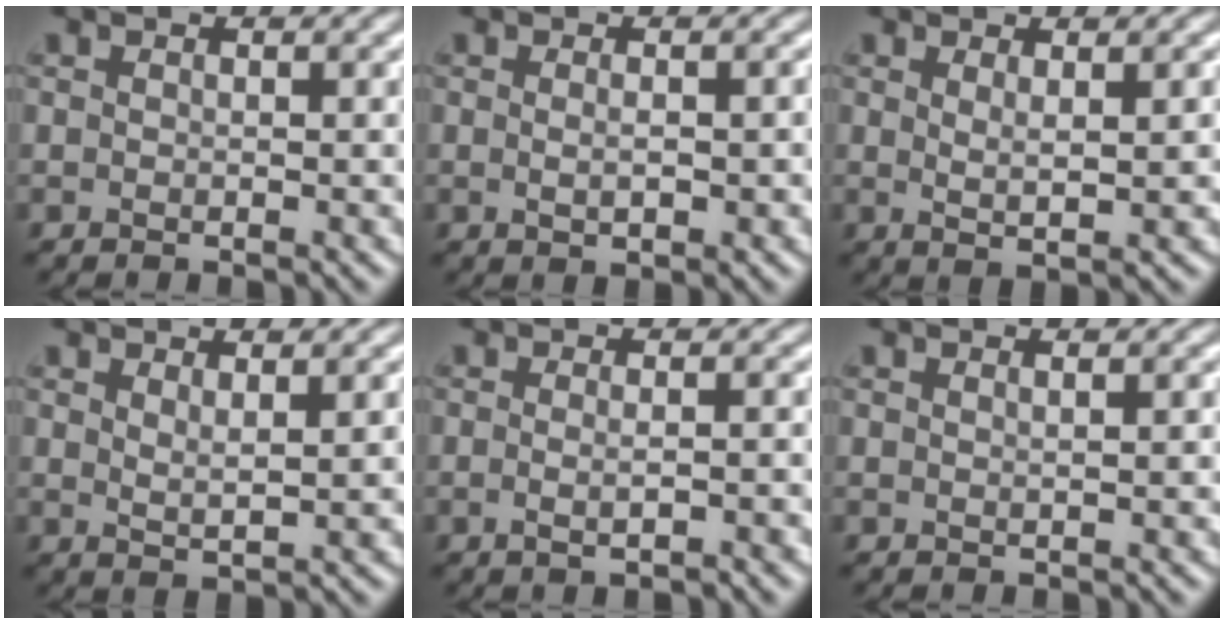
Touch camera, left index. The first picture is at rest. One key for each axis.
{"total": 2.1, "fx": -0.1, "fy": 0.6, "fz": 2.0, "tx": -0.026, "ty": -0.006, "tz": 0.005}
{"total": 2.0, "fx": 0.8, "fy": 0.3, "fz": 1.8, "tx": -0.033, "ty": -0.008, "tz": 0.015}
{"total": 1.5, "fx": 1.1, "fy": 0.2, "fz": 1.1, "tx": -0.020, "ty": -0.007, "tz": 0.018}
{"total": 2.3, "fx": -0.3, "fy": 0.7, "fz": 2.1, "tx": -0.023, "ty": -0.005, "tz": -0.009}
{"total": 1.0, "fx": 0.4, "fy": 0.4, "fz": 0.9, "tx": -0.005, "ty": -0.003, "tz": -0.005}